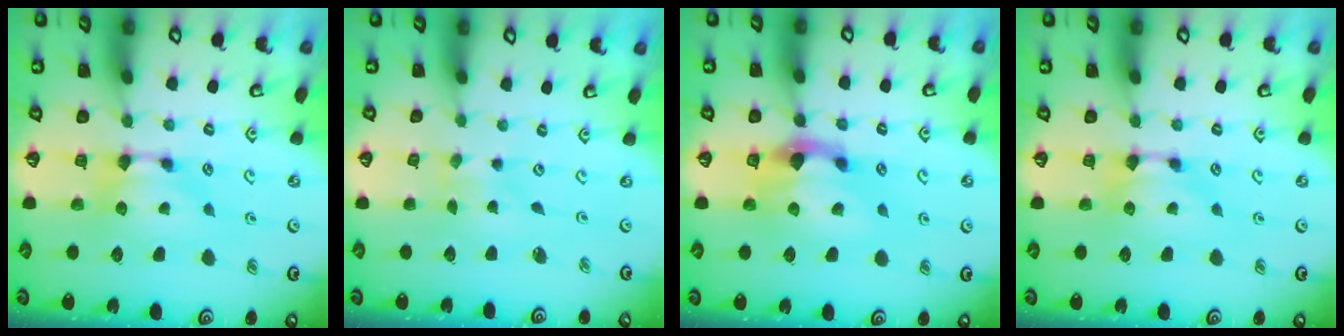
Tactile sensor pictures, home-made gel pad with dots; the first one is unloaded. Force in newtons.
{"total": 4.1, "press": 4.1, "slide": 0.7}
{"total": 4.5, "press": 4.0, "slide": 2.1}
{"total": 0.0}